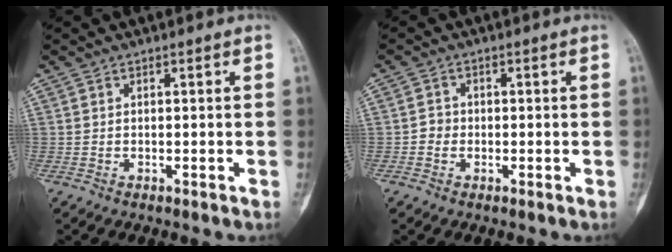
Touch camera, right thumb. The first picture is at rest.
{"total": 1.9, "force": [-0.5, 1.8, 0.5], "torque": [0.003, 0.008, -0.014]}